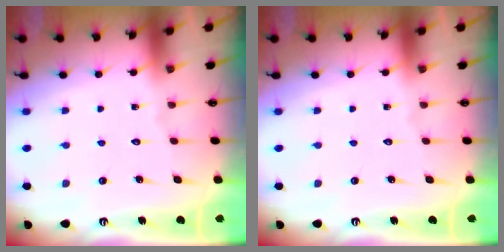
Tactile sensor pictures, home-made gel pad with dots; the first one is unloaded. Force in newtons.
{"total": 0.0}